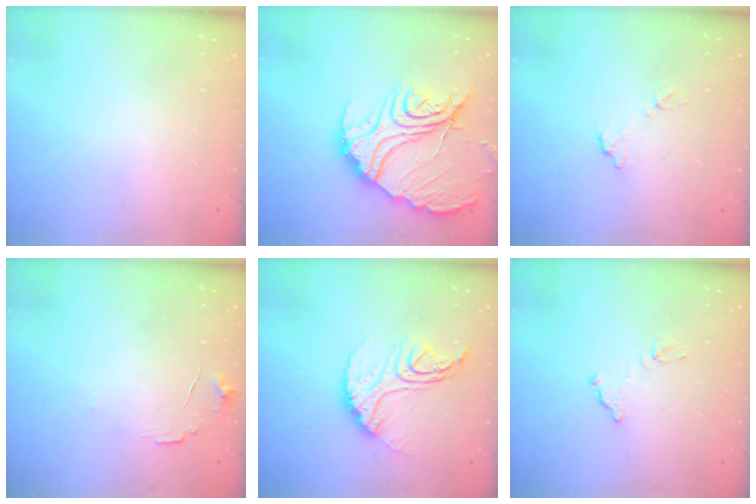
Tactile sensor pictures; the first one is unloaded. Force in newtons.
{"total": 22.1, "press": 22.0, "slide": 1.8}
{"total": 6.2, "press": 6.2, "slide": 0.4}
{"total": 6.3, "press": 6.2, "slide": 0.4}
{"total": 14.5, "press": 14.5, "slide": 1.0}
{"total": 7.7, "press": 7.7, "slide": 0.4}